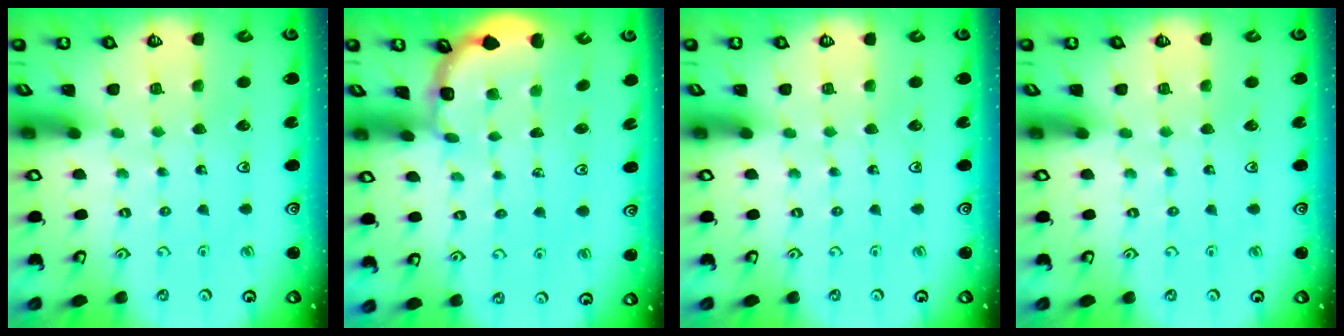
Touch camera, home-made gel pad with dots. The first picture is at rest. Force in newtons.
{"total": 2.1, "press": 2.1, "slide": 0.3}
{"total": 0.0}
{"total": 0.0}